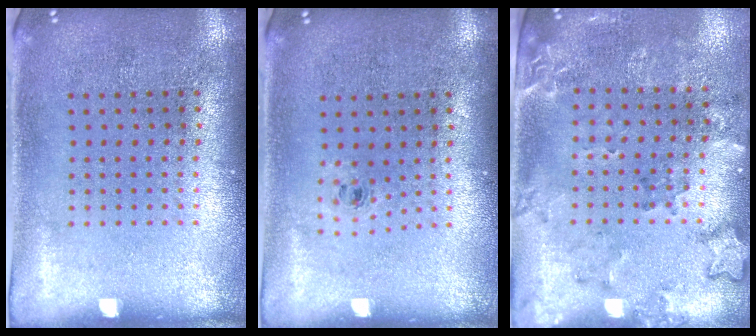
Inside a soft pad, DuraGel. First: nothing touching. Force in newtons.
{"total": 0.6, "press": 0.3, "slide": 0.5}
{"total": 1.9, "press": 1.6, "slide": 1.1}